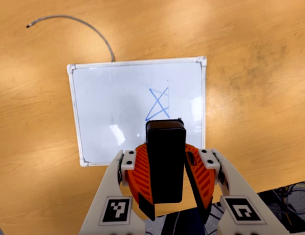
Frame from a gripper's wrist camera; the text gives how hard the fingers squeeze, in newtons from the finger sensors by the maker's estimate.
{"total": 7.0, "left": 7.4, "right": 6.6}